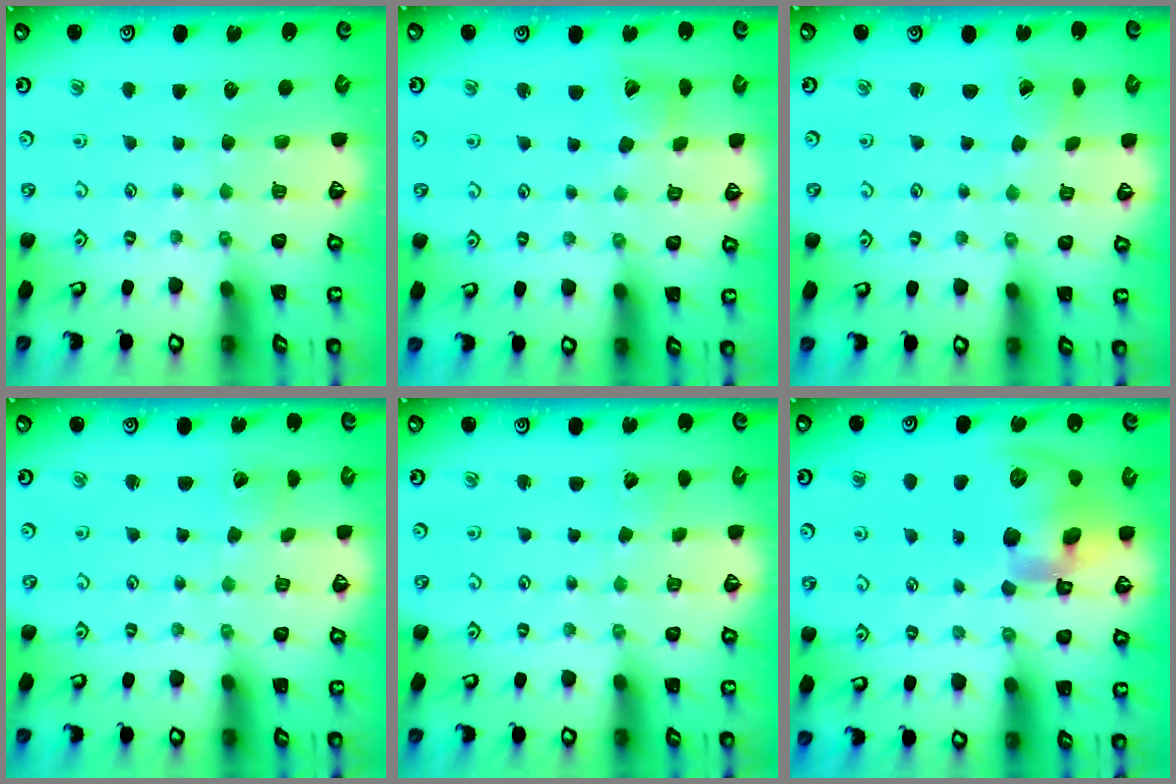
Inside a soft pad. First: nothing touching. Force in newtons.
{"total": 7.1, "press": 7.0, "slide": 0.9}
{"total": 1.6, "press": 1.5, "slide": 0.3}
{"total": 2.3, "press": 2.3, "slide": 0.1}
{"total": 1.9, "press": 1.9, "slide": 0.2}
{"total": 16.8, "press": 16.6, "slide": 2.8}